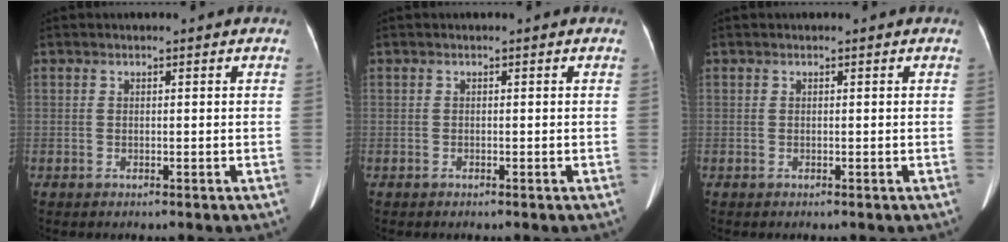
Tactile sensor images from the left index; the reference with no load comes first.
{"total": 0.0}
{"total": 0.0}